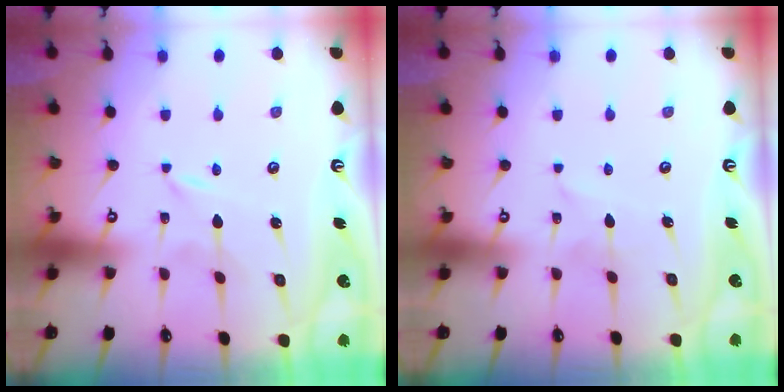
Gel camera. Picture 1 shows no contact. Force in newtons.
{"total": 1.7, "press": 1.7, "slide": 0.2}